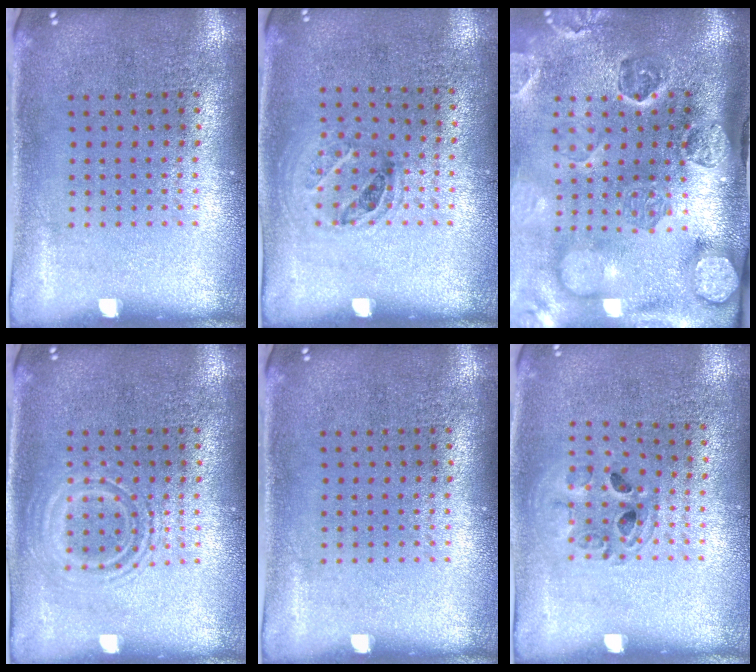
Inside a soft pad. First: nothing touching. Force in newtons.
{"total": 1.0, "press": 0.8, "slide": 0.6}
{"total": 4.7, "press": 3.4, "slide": 3.3}
{"total": 1.1, "press": 1.1, "slide": 0.2}
{"total": 0.0}
{"total": 1.0, "press": 1.0, "slide": 0.1}